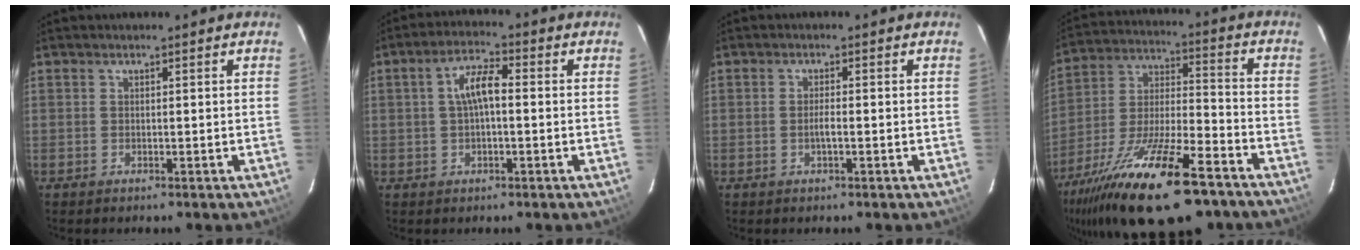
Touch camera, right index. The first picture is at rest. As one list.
[{"total": 5.5, "force": [0.1, 2.2, 5.0], "torque": [-0.098, 0.016, 0.003]}, {"total": 1.7, "force": [-0.5, 0.2, 1.6], "torque": [-0.030, 0.001, -0.010]}, {"total": 25.7, "force": [-17.2, 7.7, 17.5], "torque": [-0.329, -0.038, -0.280]}]